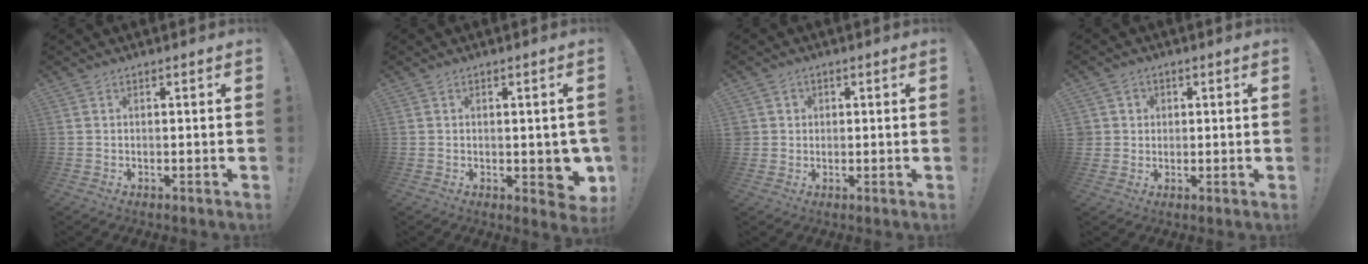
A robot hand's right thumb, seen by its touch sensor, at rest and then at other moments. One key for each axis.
{"total": 6.2, "fx": -0.8, "fy": 3.7, "fz": 4.9, "tx": -0.042, "ty": 0.000, "tz": -0.003}
{"total": 2.7, "fx": 0.8, "fy": 2.5, "fz": 0.2, "tx": 0.002, "ty": -0.005, "tz": 0.013}
{"total": 3.8, "fx": 0.9, "fy": 3.6, "fz": 0.5, "tx": -0.008, "ty": -0.002, "tz": 0.017}